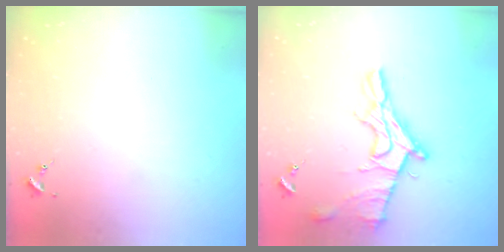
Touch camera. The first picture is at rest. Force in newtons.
{"total": 14.1, "press": 14.1, "slide": 1.3}